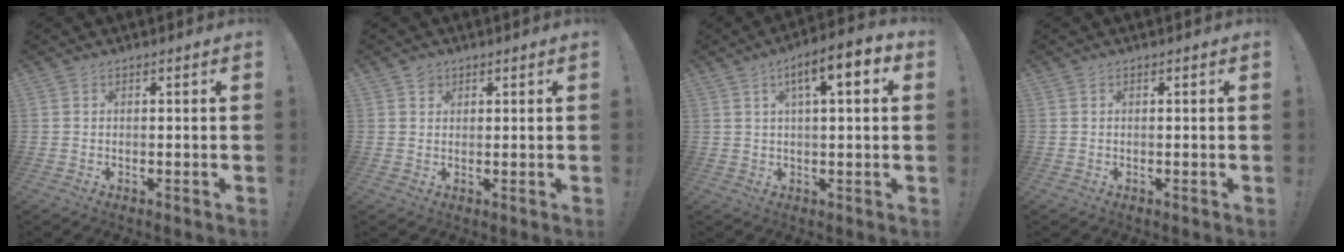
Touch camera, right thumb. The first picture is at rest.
{"total": 2.0, "force": [1.4, 1.4, 0.4], "torque": [0.003, -0.007, 0.023]}
{"total": 8.8, "force": [2.9, 2.2, 8.0], "torque": [-0.121, -0.007, 0.044]}
{"total": 0.0}